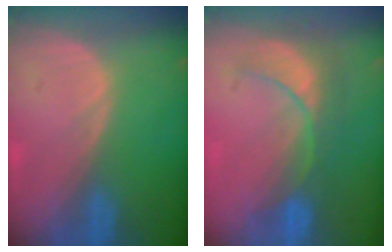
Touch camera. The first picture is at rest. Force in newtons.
{"total": 7.9, "press": 7.3, "slide": 3.0}